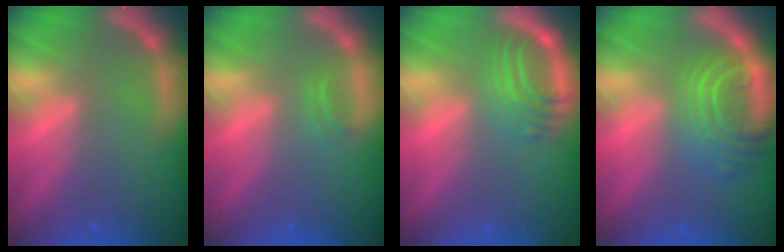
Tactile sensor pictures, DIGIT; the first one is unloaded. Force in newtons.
{"total": 0.9}
{"total": 5.0}
{"total": 7.5}